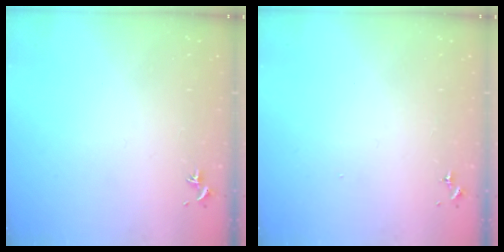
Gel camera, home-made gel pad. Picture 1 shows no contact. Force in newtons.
{"total": 0.0}